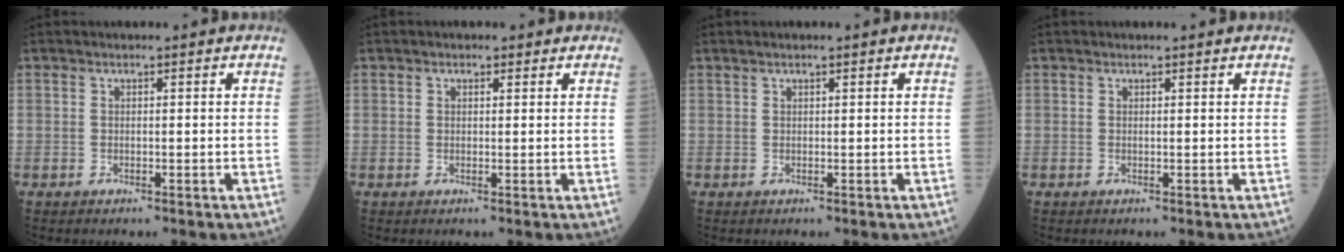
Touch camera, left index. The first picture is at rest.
{"total": 1.5, "force": [0.8, 1.3, 0.0], "torque": [0.007, 0.003, 0.009]}
{"total": 1.5, "force": [1.2, 0.3, 0.8], "torque": [-0.016, 0.022, 0.023]}
{"total": 0.7, "force": [0.6, 0.1, 0.2], "torque": [-0.012, 0.002, 0.006]}